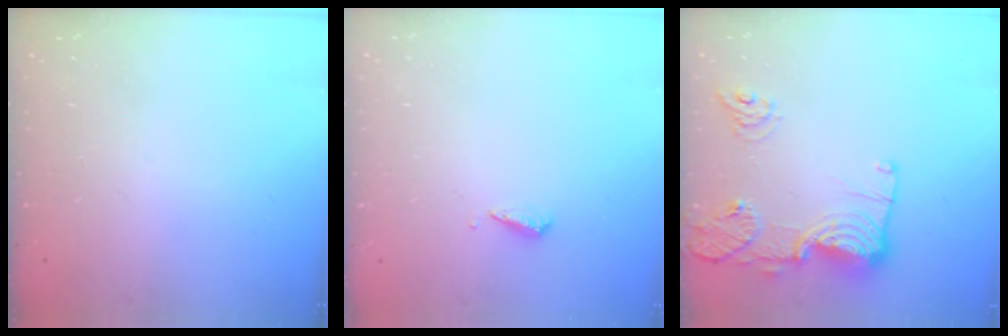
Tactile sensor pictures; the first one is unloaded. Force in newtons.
{"total": 3.1, "press": 3.1, "slide": 0.3}
{"total": 17.1, "press": 17.0, "slide": 1.7}